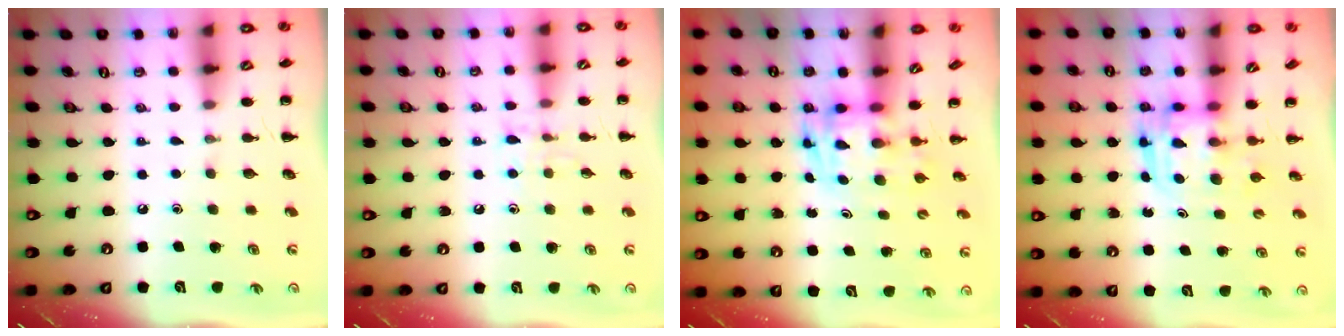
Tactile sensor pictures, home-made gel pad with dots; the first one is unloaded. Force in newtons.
{"total": 6.2, "press": 6.1, "slide": 0.8}
{"total": 3.6, "press": 3.5, "slide": 0.6}
{"total": 3.0, "press": 3.0, "slide": 0.3}